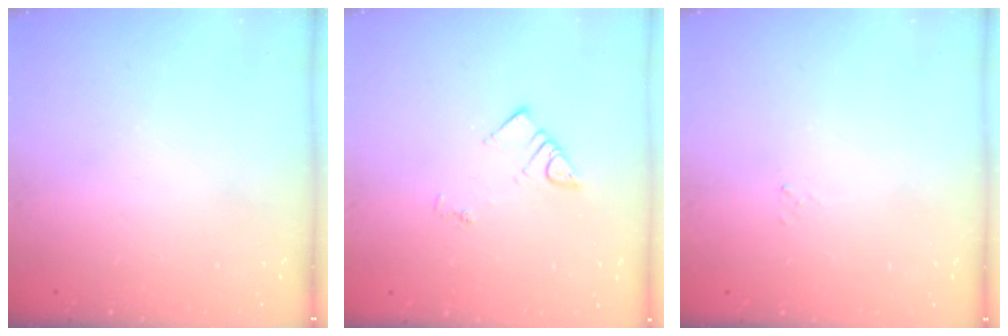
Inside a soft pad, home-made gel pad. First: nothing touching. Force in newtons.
{"total": 3.5, "press": 3.5, "slide": 0.4}
{"total": 1.5, "press": 1.5, "slide": 0.2}